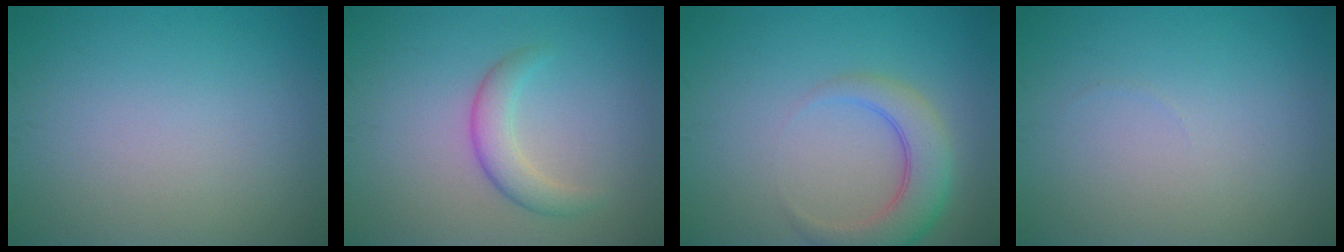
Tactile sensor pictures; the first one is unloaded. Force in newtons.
{"total": 2.7, "press": 2.7, "slide": 0.1}
{"total": 4.4, "press": 4.4, "slide": 0.4}
{"total": 0.0}